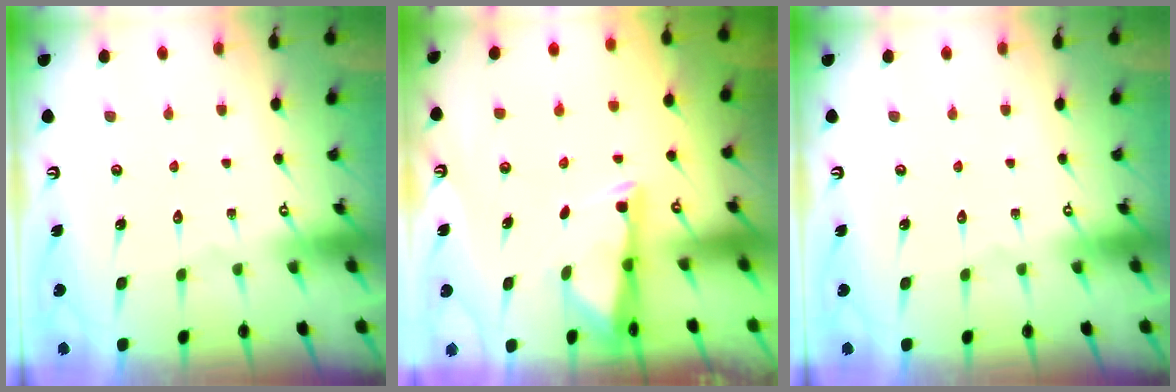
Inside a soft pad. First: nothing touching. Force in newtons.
{"total": 3.0, "press": 2.9, "slide": 0.4}
{"total": 0.0}